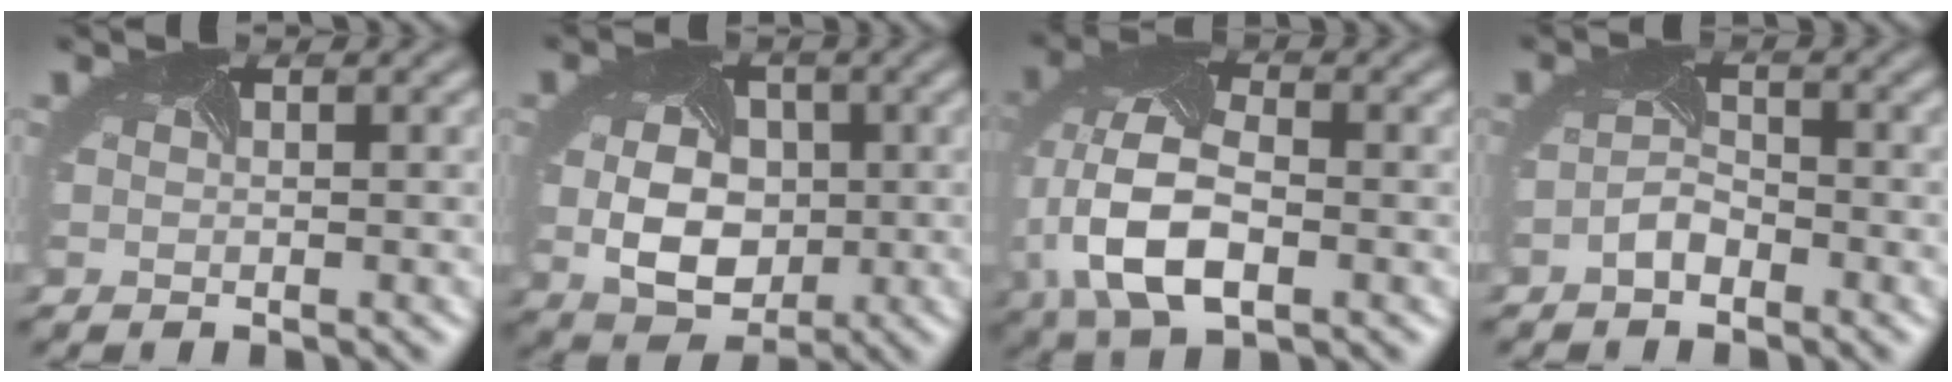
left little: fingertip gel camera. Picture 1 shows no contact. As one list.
[{"total": 7.5, "force": [-0.4, 5.6, 5.0], "torque": [-0.090, -0.016, 0.003]}, {"total": 9.4, "force": [-2.1, 5.4, 7.4], "torque": [-0.178, -0.011, -0.045]}, {"total": 1.9, "force": [-1.5, 0.8, 0.8], "torque": [-0.024, 0.003, -0.031]}]